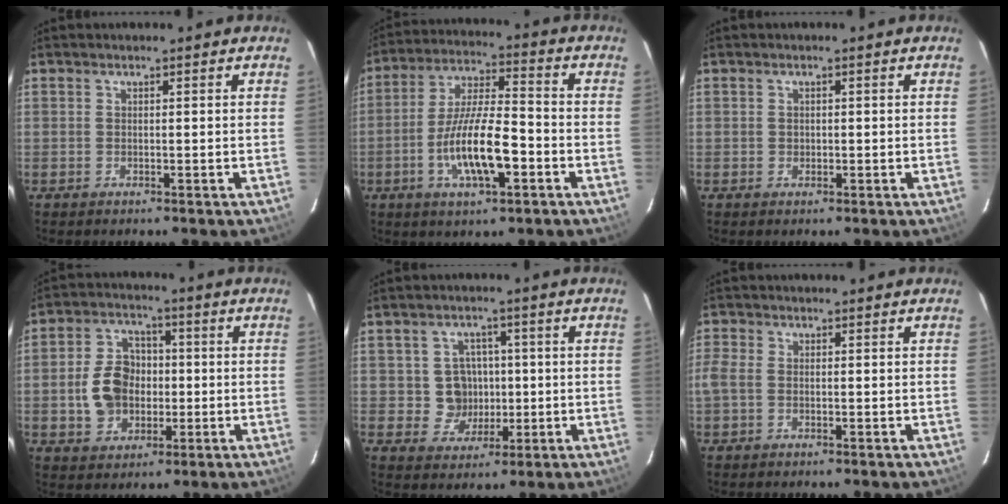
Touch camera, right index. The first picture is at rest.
{"total": 12.7, "force": [-4.5, 3.4, 11.4], "torque": [-0.226, -0.004, -0.080]}
{"total": 0.8, "force": [-0.1, 0.8, 0.1], "torque": [0.001, 0.002, -0.001]}
{"total": 9.5, "force": [-1.1, 7.6, 5.7], "torque": [-0.122, 0.027, -0.007]}
{"total": 6.2, "force": [-0.1, 6.1, 1.1], "torque": [-0.031, 0.016, 0.009]}
{"total": 2.6, "force": [-0.7, 1.8, 1.7], "torque": [-0.042, 0.001, -0.016]}